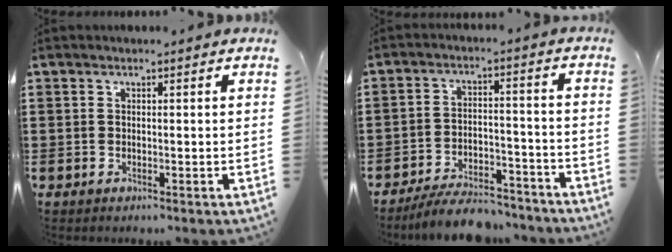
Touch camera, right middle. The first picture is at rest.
{"total": 7.0, "force": [-6.7, 1.3, 1.5], "torque": [-0.021, 0.016, -0.128]}